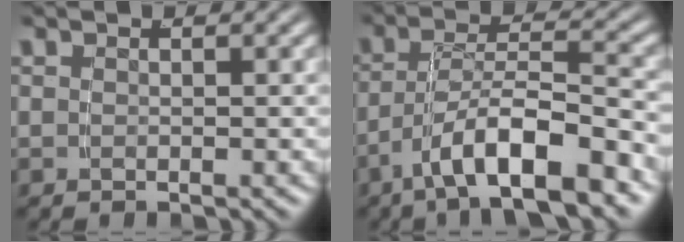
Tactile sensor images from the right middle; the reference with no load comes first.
{"total": 6.8, "force": [-4.0, 1.8, 5.2], "torque": [-0.074, -0.001, -0.062]}